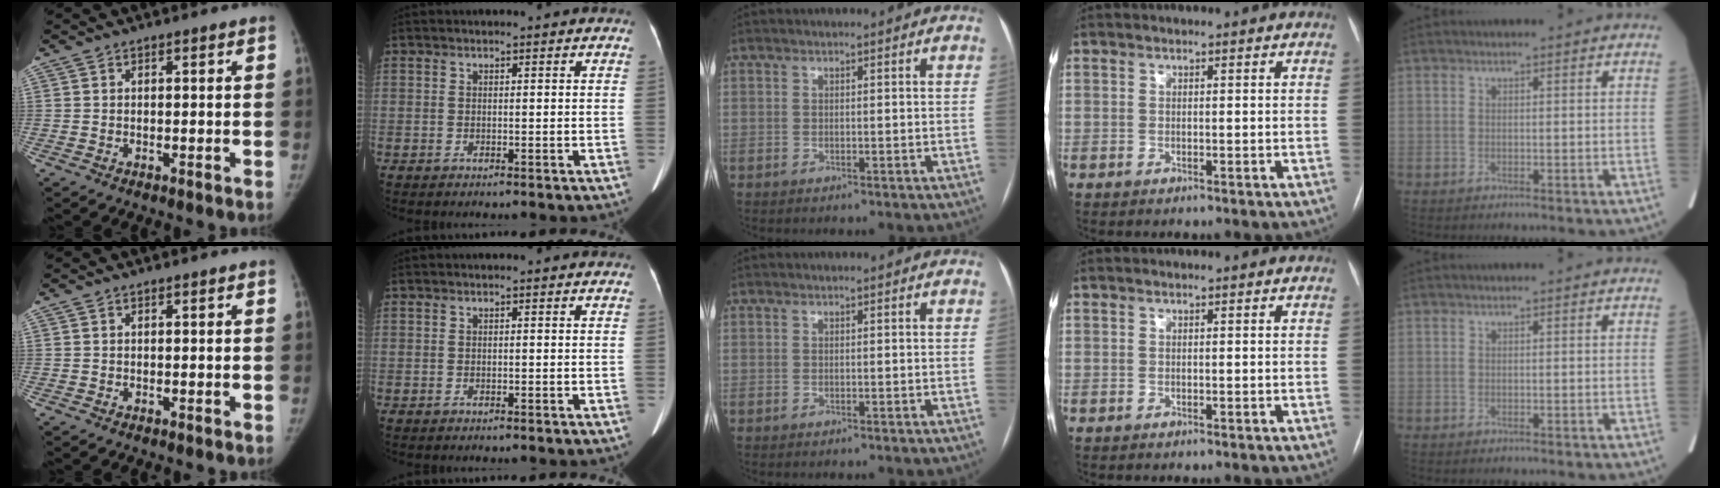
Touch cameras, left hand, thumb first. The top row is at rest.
{}